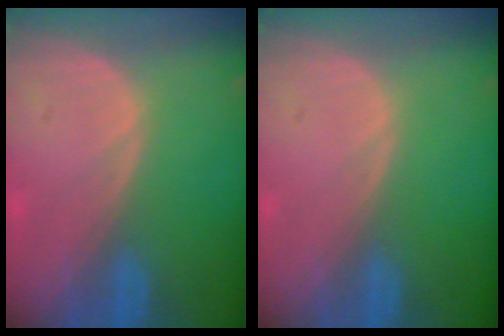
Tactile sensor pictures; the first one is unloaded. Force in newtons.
{"total": 0.0}